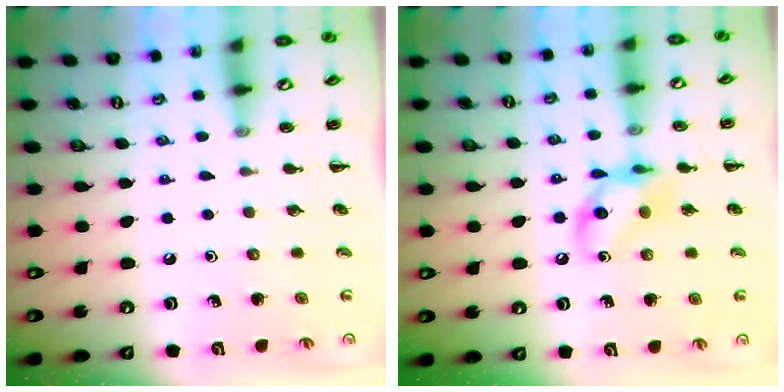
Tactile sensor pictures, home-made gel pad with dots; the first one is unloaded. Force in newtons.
{"total": 11.5, "press": 11.3, "slide": 2.0}